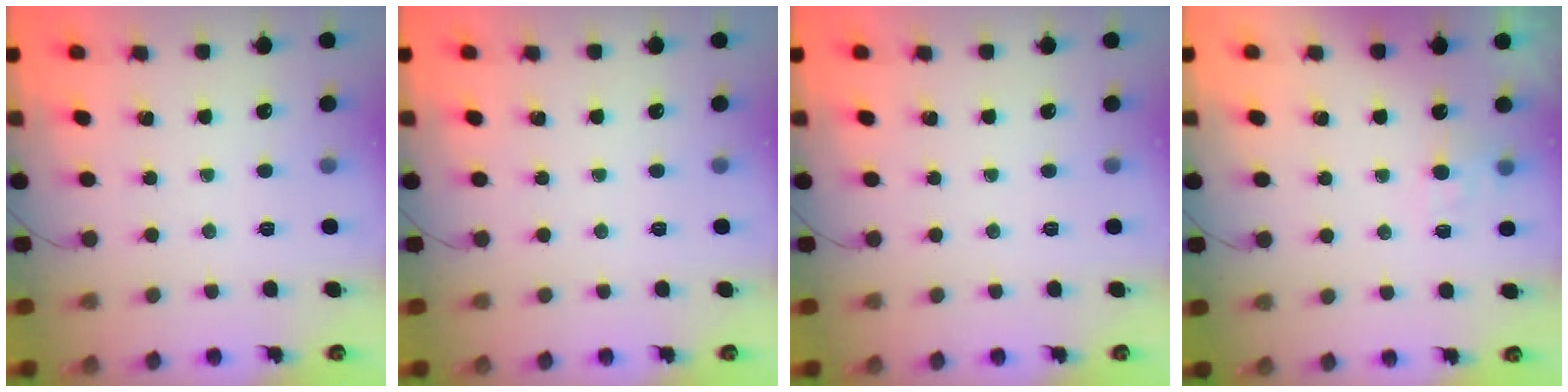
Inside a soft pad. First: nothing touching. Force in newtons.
{"total": 0.0}
{"total": 0.0}
{"total": 3.7, "press": 3.3, "slide": 1.6}